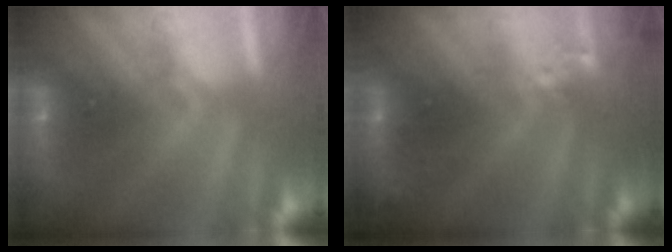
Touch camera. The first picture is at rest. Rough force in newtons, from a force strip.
{"total": 2.4}